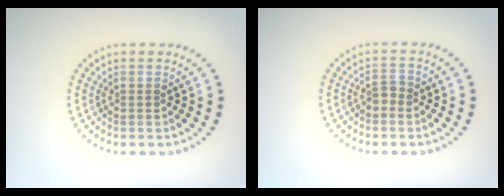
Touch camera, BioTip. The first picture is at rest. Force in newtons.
{"total": 1.1, "press": 0.9, "slide": 0.6}